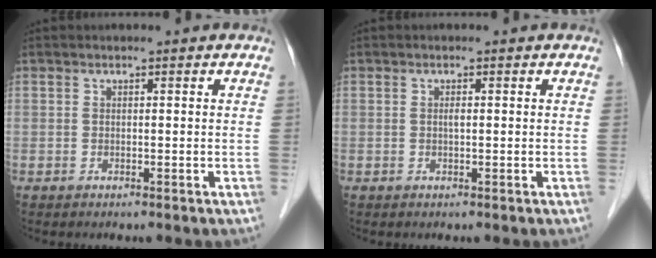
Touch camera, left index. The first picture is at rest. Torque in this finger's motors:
{"motor_torque": [0.12, 0.04, 0.00, 0.00]}